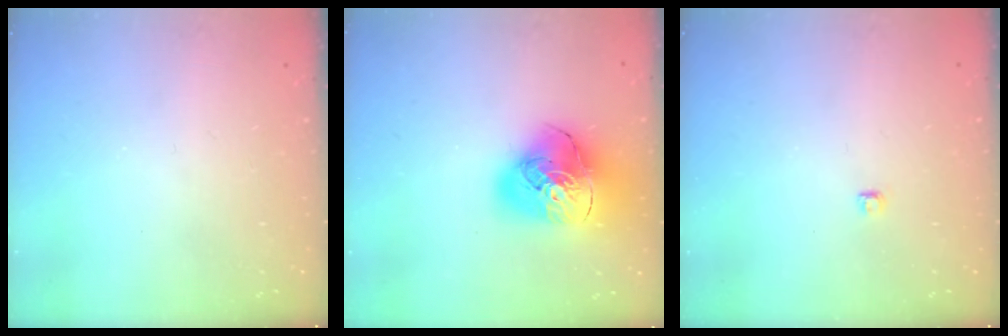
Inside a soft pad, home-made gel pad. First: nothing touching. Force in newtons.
{"total": 20.4, "press": 20.2, "slide": 2.5}
{"total": 2.8, "press": 2.7, "slide": 0.3}